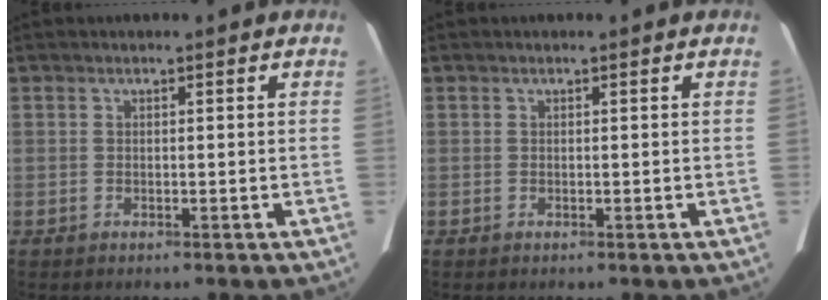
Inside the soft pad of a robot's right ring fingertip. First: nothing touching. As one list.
[{"total": 0.0}]